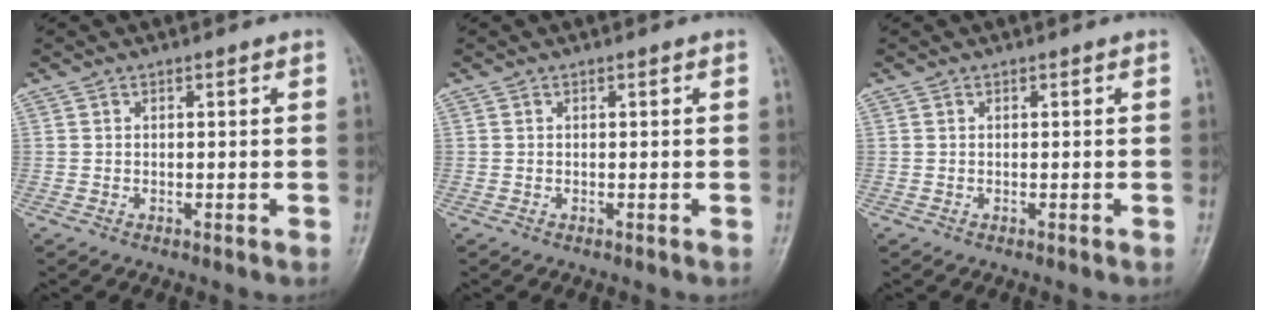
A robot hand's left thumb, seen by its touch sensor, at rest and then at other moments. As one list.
[{"total": 0.0}, {"total": 0.0}]